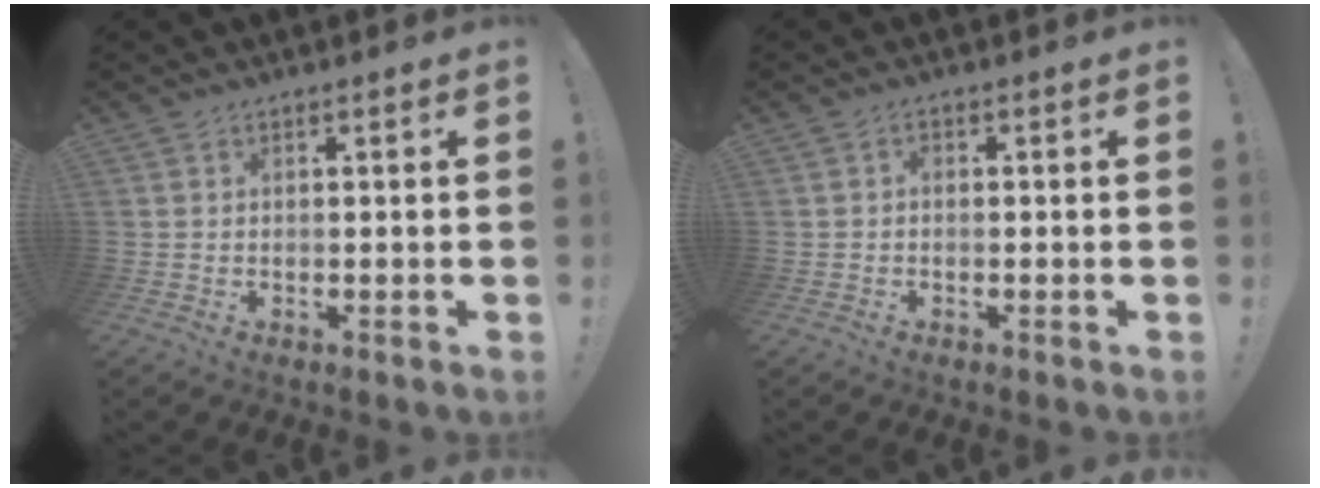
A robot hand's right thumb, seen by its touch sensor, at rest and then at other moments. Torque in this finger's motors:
{"motor_torque": [0.02, 0.13, 0.05, -0.21, 0.00]}